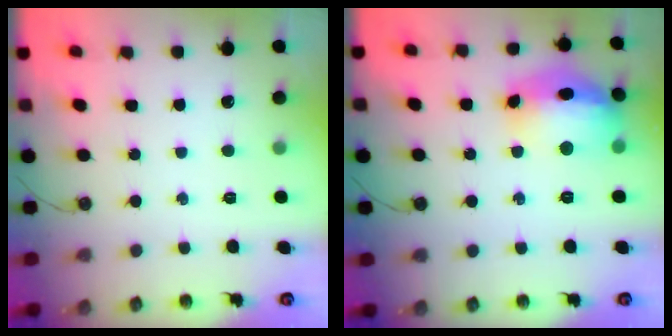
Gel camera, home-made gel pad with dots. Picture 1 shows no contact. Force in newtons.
{"total": 19.3, "press": 18.5, "slide": 5.4}